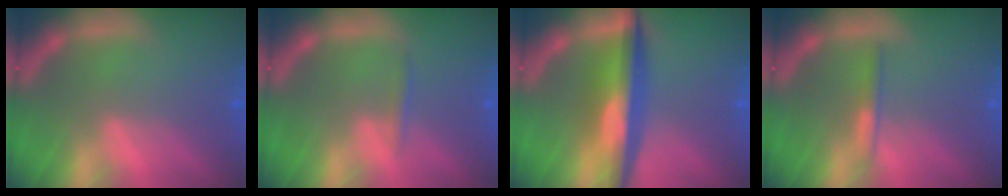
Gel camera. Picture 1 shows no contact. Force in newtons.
{"total": 0.9}
{"total": 7.1}
{"total": 1.4}